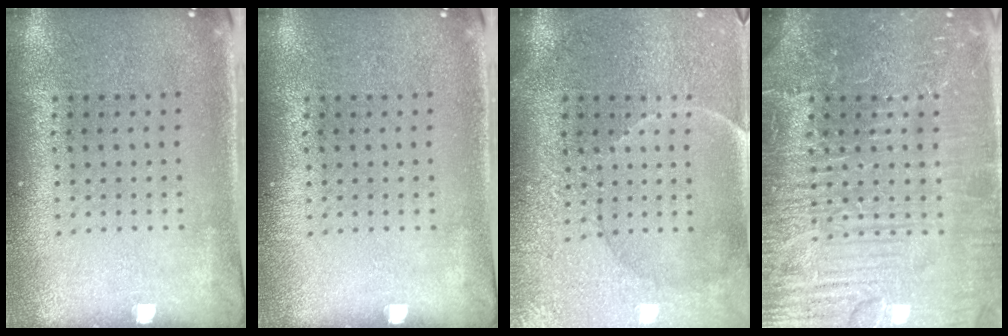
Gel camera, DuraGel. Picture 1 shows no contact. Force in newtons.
{"total": 0.0}
{"total": 3.9, "press": 3.6, "slide": 1.4}
{"total": 7.5, "press": 7.4, "slide": 1.0}